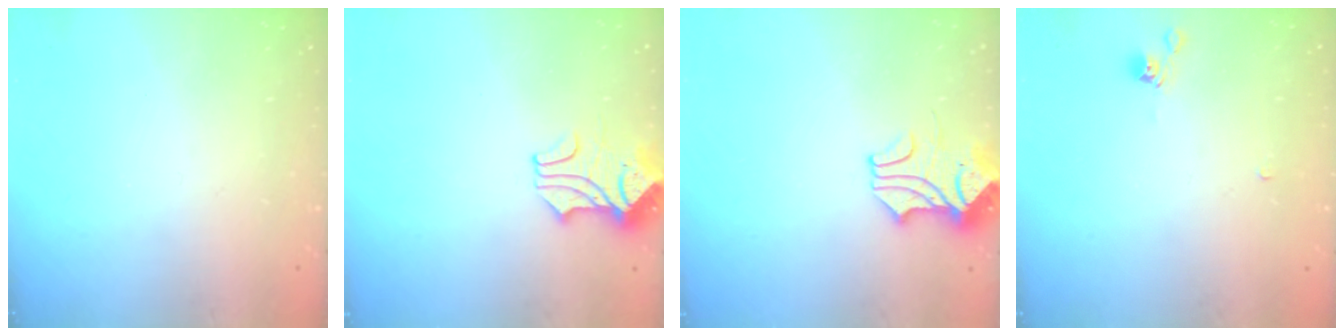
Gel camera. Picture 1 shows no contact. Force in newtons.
{"total": 1.6, "press": 1.2, "slide": 1.0}
{"total": 2.2, "press": 2.0, "slide": 0.7}
{"total": 2.7, "press": 2.7, "slide": 0.6}